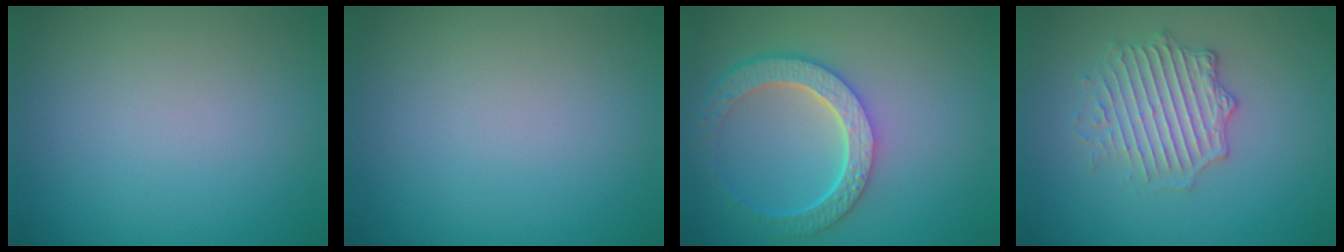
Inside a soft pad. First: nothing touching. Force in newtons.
{"total": 0.0}
{"total": 5.9, "press": 4.5, "slide": 3.8}
{"total": 3.6, "press": 3.3, "slide": 1.6}